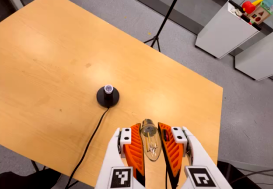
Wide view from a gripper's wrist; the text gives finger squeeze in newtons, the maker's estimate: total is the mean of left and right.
{"total": 23.1, "left": 23.9, "right": 22.3}